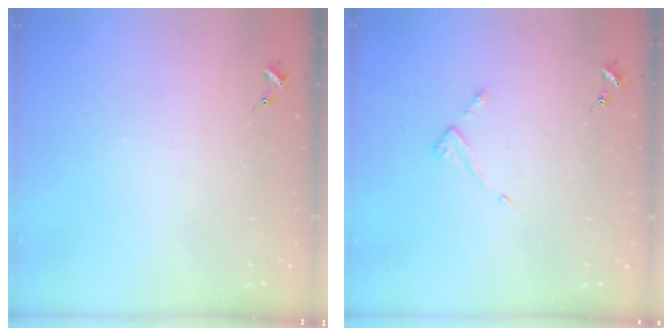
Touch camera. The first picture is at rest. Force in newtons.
{"total": 3.2, "press": 3.2, "slide": 0.4}